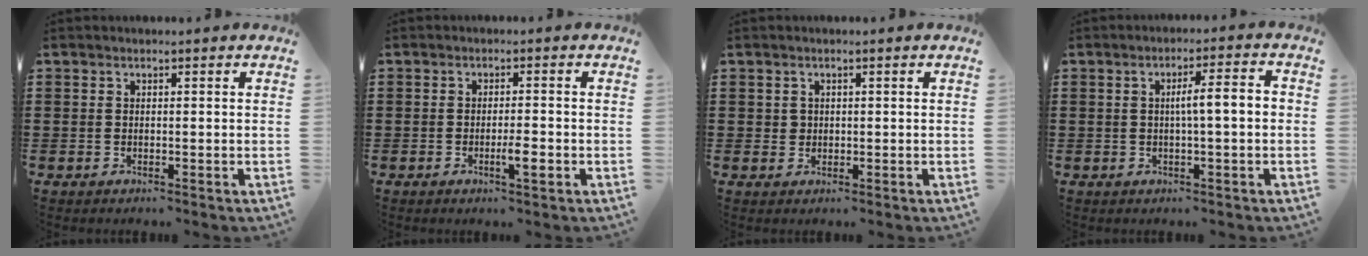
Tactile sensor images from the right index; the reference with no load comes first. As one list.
[{"total": 2.9, "force": [-1.2, 0.5, 2.6], "torque": [-0.043, 0.001, -0.022]}, {"total": 1.1, "force": [0.3, 1.0, 0.3], "torque": [-0.008, 0.004, 0.007]}, {"total": 4.2, "force": [-0.1, 0.4, 4.2], "torque": [-0.075, 0.004, -0.007]}]